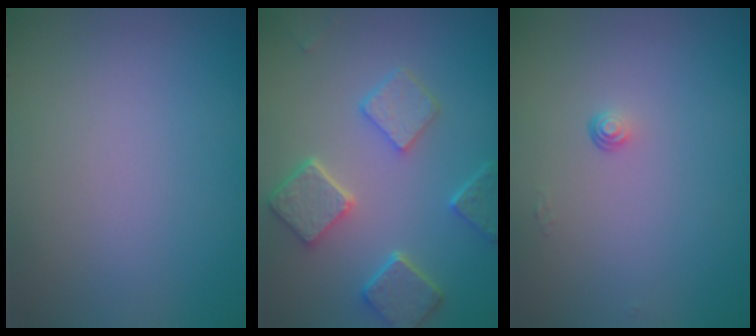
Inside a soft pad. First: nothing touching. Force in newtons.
{"total": 5.5, "press": 4.4, "slide": 3.4}
{"total": 0.6, "press": 0.4, "slide": 0.5}